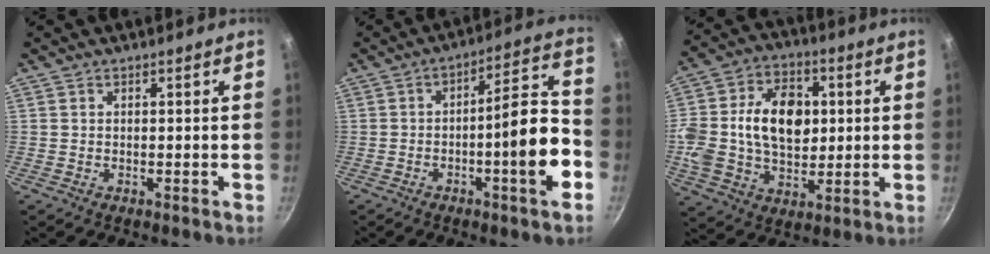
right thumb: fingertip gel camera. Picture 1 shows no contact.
{"total": 13.5, "force": [-4.2, 2.7, 12.5], "torque": [-0.165, 0.046, -0.068]}
{"total": 20.5, "force": [1.9, 14.3, 14.5], "torque": [-0.253, 0.023, 0.027]}